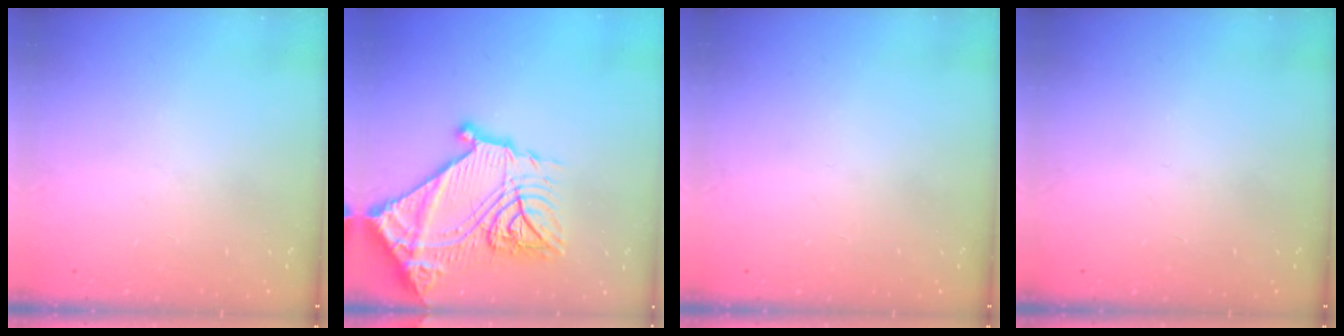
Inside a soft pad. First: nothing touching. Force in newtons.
{"total": 28.8, "press": 28.7, "slide": 2.7}
{"total": 0.0}
{"total": 0.0}